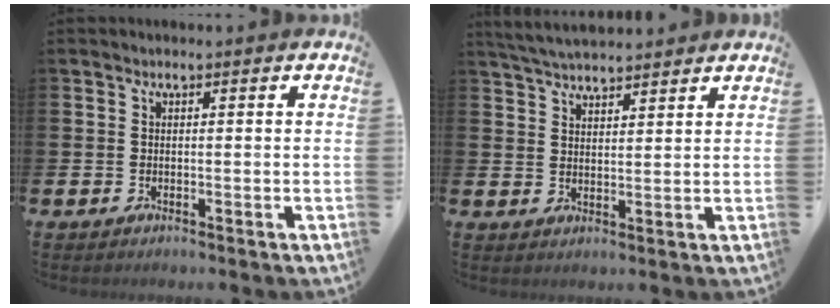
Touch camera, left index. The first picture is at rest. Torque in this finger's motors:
{"motor_torque": [0.66, -0.85, 0.10, 0.11]}